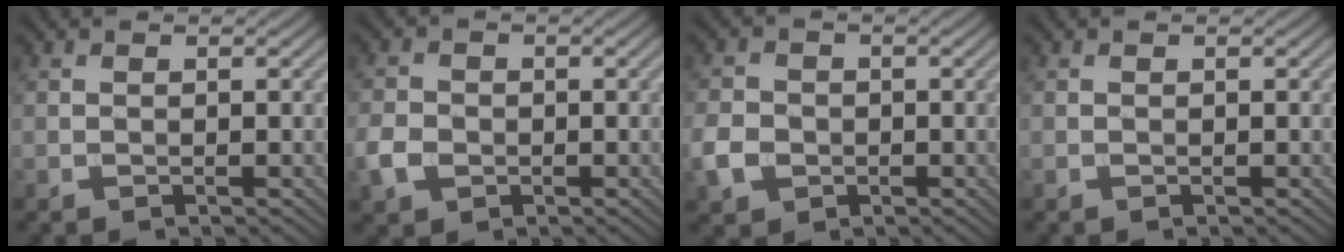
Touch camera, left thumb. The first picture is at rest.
{"total": 3.9, "force": [-1.3, 3.1, 2.0], "torque": [-0.055, -0.005, -0.033]}
{"total": 4.2, "force": [-1.4, 3.5, 1.9], "torque": [-0.053, -0.005, -0.037]}
{"total": 0.0}